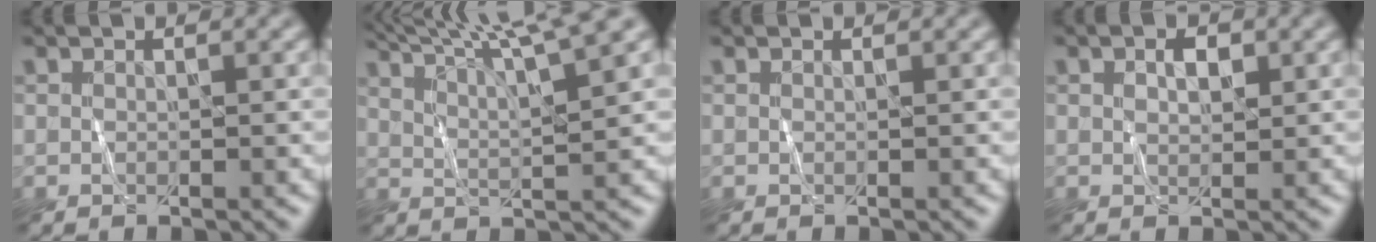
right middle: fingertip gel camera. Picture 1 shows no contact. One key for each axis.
{"total": 10.4, "fx": 7.8, "fy": 2.0, "fz": 6.7, "tx": -0.100, "ty": 0.031, "tz": 0.084}
{"total": 0.0}
{"total": 1.5, "fx": 0.5, "fy": 0.9, "fz": 1.1, "tx": -0.022, "ty": 0.002, "tz": 0.009}